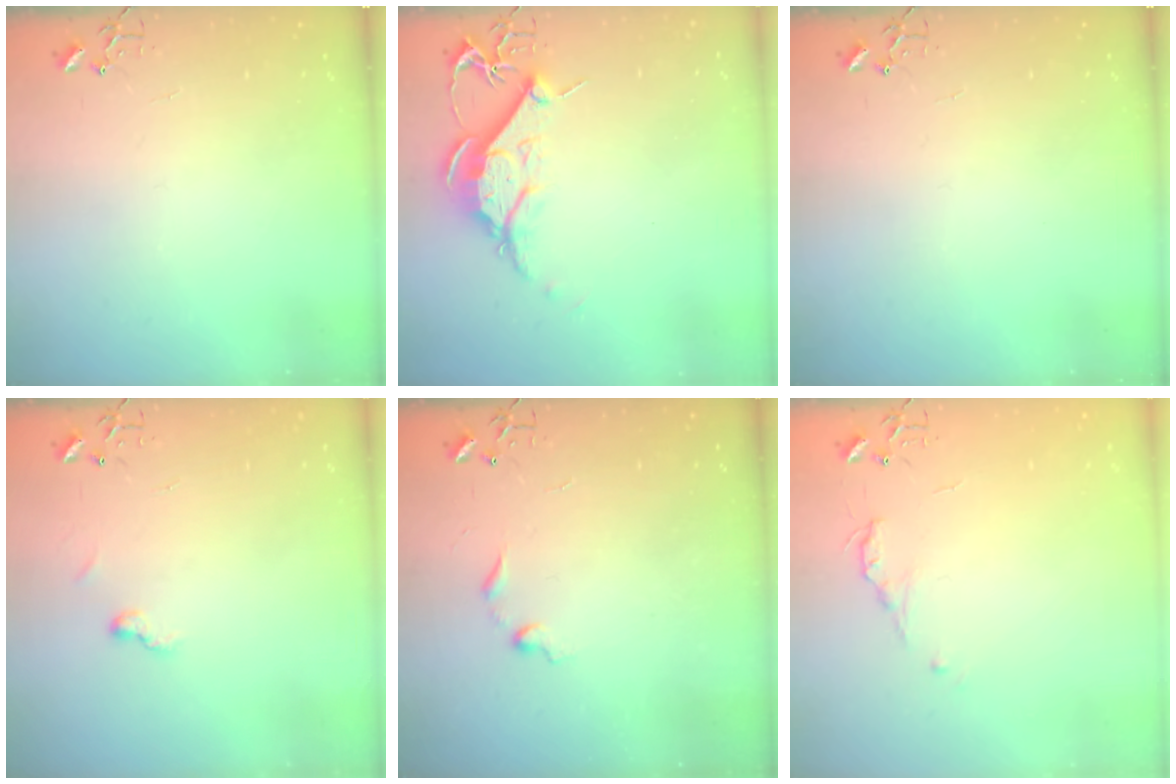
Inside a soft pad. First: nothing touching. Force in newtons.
{"total": 13.0, "press": 13.0, "slide": 0.7}
{"total": 0.0}
{"total": 5.2, "press": 5.2, "slide": 0.6}
{"total": 4.8, "press": 4.8, "slide": 0.7}
{"total": 3.7, "press": 3.7, "slide": 0.5}